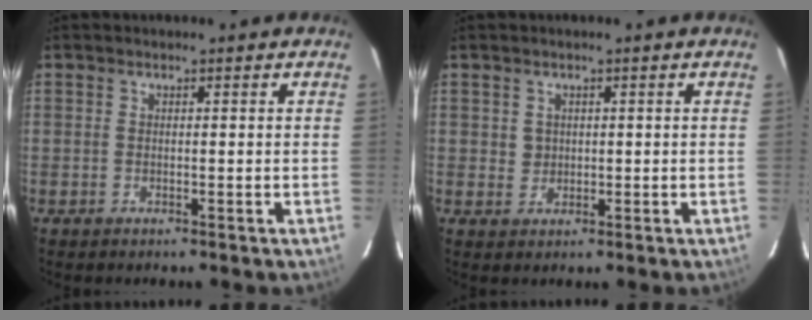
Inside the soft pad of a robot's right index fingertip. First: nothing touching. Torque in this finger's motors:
{"motor_torque": [0.14, -0.07, -0.01, 0.00]}